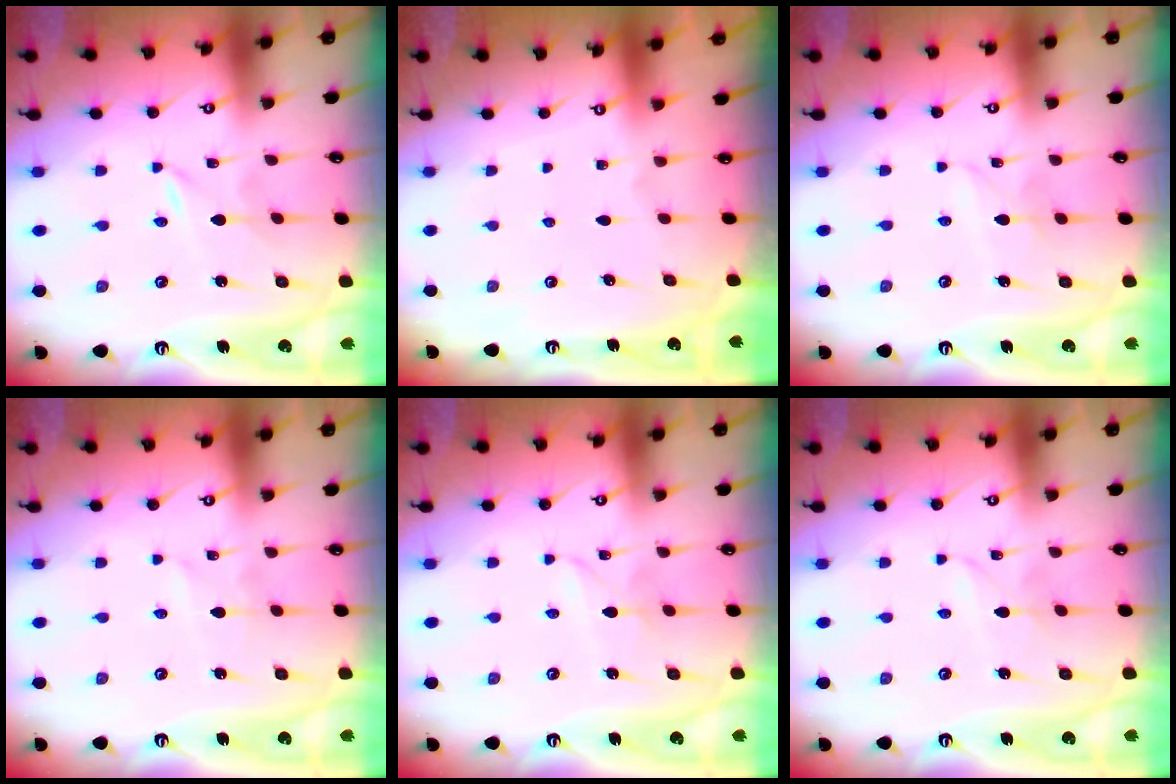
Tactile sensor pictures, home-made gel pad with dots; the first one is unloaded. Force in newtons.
{"total": 0.0}
{"total": 2.7, "press": 2.7, "slide": 0.2}
{"total": 1.4, "press": 1.4, "slide": 0.1}
{"total": 2.9, "press": 2.9, "slide": 0.3}
{"total": 2.1, "press": 2.1, "slide": 0.2}